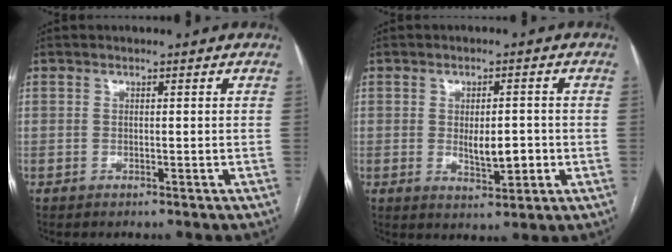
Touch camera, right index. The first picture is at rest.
{"total": 5.3, "force": [-0.6, 2.0, 4.9], "torque": [-0.077, -0.006, -0.003]}